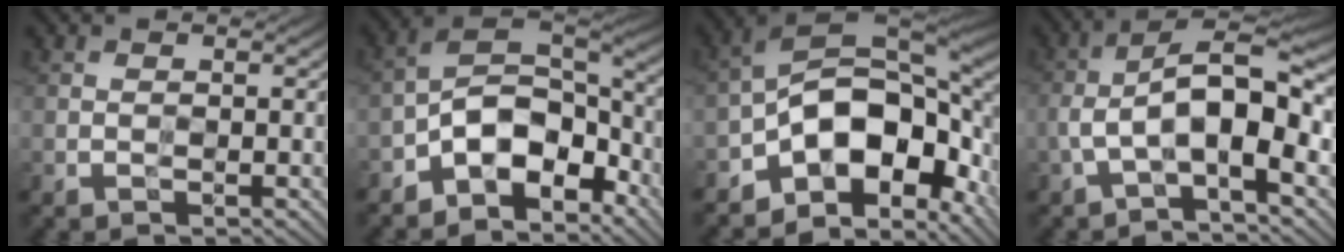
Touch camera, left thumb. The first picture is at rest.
{"total": 9.2, "force": [-5.3, 4.8, 5.8], "torque": [-0.095, 0.003, -0.114]}
{"total": 14.3, "force": [-4.1, 8.2, 11.0], "torque": [-0.179, -0.009, -0.074]}
{"total": 8.7, "force": [-2.2, 3.0, 7.8], "torque": [-0.150, 0.019, -0.047]}